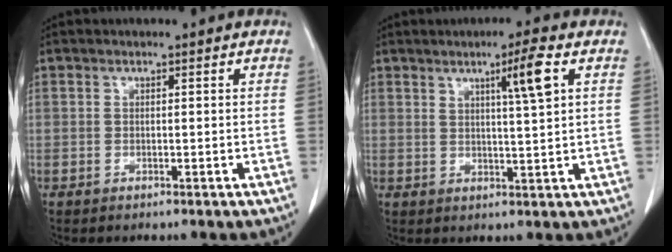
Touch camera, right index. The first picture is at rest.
{"total": 5.6, "force": [2.6, -0.5, 5.0], "torque": [-0.078, -0.001, 0.043]}